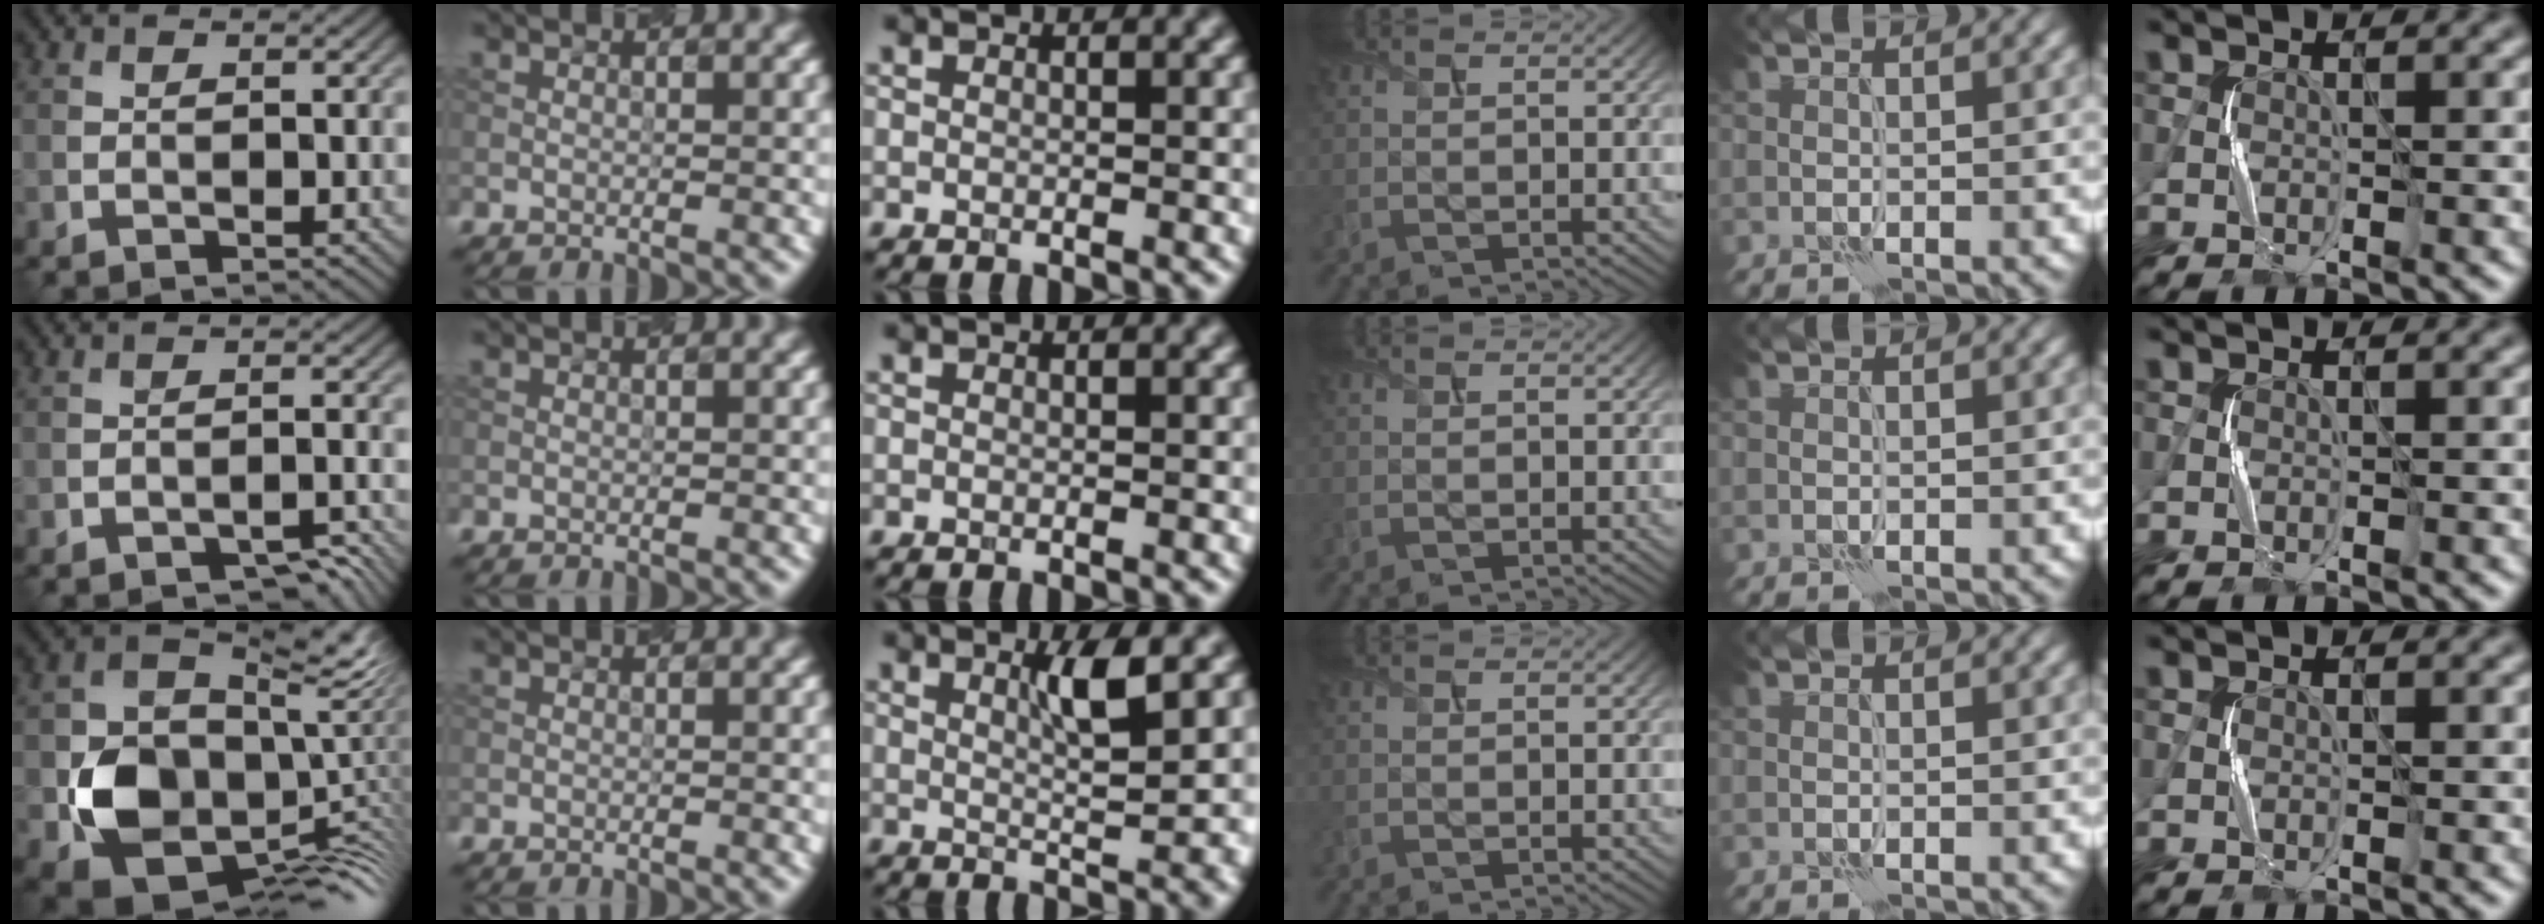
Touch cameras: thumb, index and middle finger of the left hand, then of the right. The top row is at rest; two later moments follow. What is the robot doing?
{"motion": "squeeze", "object": "stress ball aka squeeze ball"}